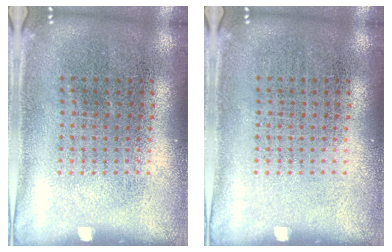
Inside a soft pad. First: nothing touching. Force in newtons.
{"total": 0.0}